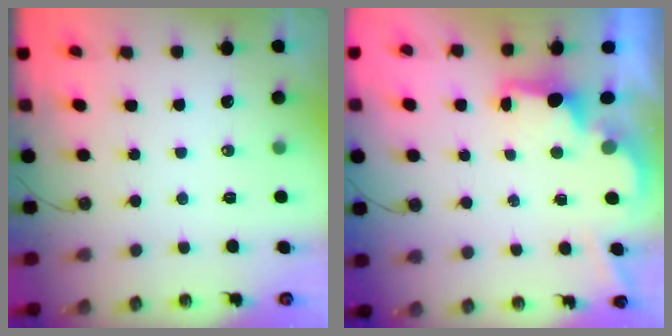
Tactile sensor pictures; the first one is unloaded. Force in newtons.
{"total": 2.1, "press": 1.9, "slide": 0.8}